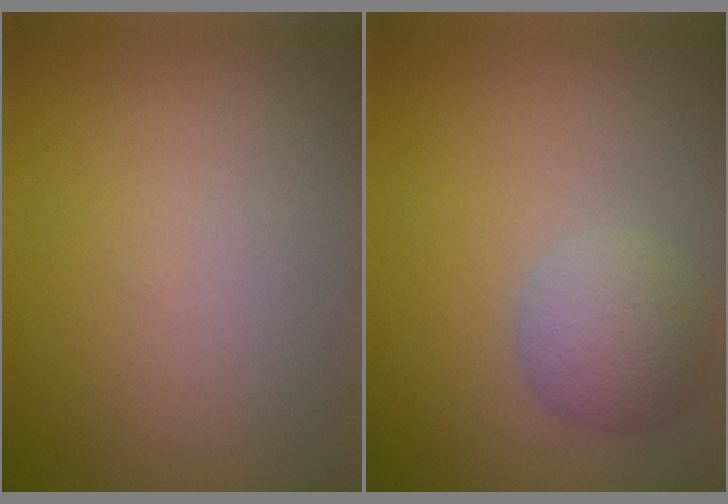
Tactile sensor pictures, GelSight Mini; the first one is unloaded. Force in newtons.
{"total": 3.8, "press": 3.8, "slide": 0.2}